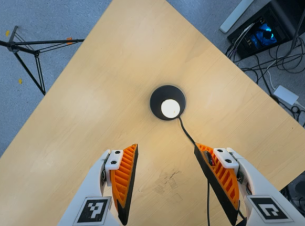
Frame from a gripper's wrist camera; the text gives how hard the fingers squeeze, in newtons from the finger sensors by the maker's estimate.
{"total": 0.0}